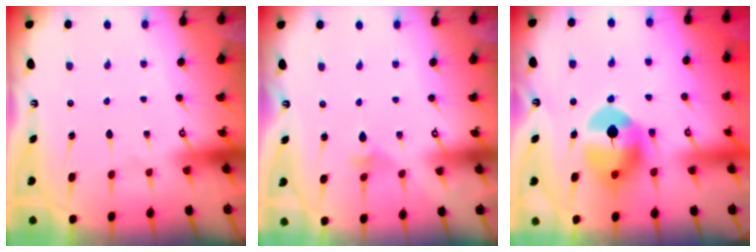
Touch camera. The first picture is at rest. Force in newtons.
{"total": 2.2, "press": 2.1, "slide": 0.6}
{"total": 13.3, "press": 13.2, "slide": 1.5}